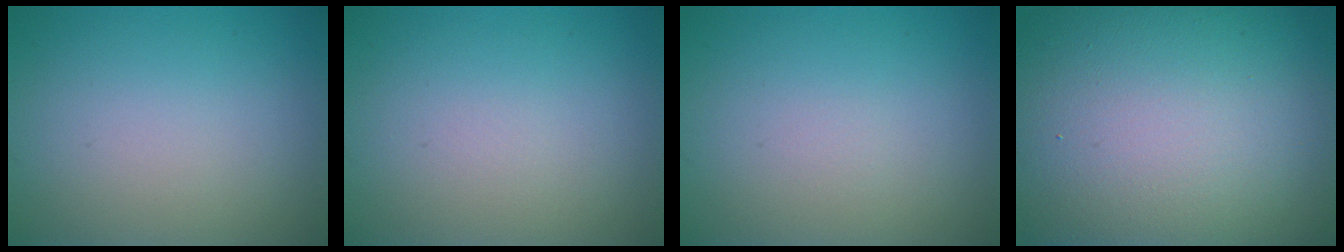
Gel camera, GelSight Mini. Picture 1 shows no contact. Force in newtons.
{"total": 0.0}
{"total": 0.0}
{"total": 21.4, "press": 21.3, "slide": 0.6}